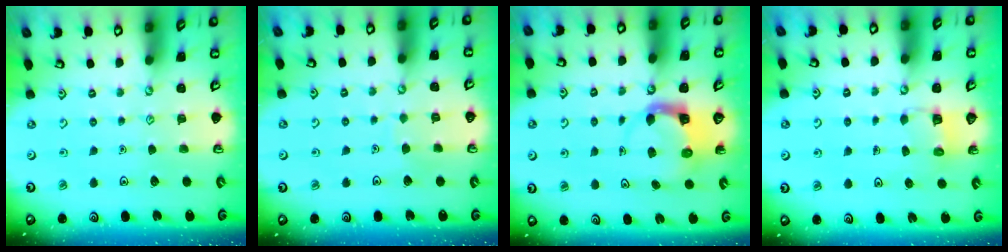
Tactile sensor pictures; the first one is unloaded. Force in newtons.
{"total": 2.6, "press": 2.6, "slide": 0.1}
{"total": 3.9, "press": 3.9, "slide": 0.5}
{"total": 3.2, "press": 3.2, "slide": 0.2}